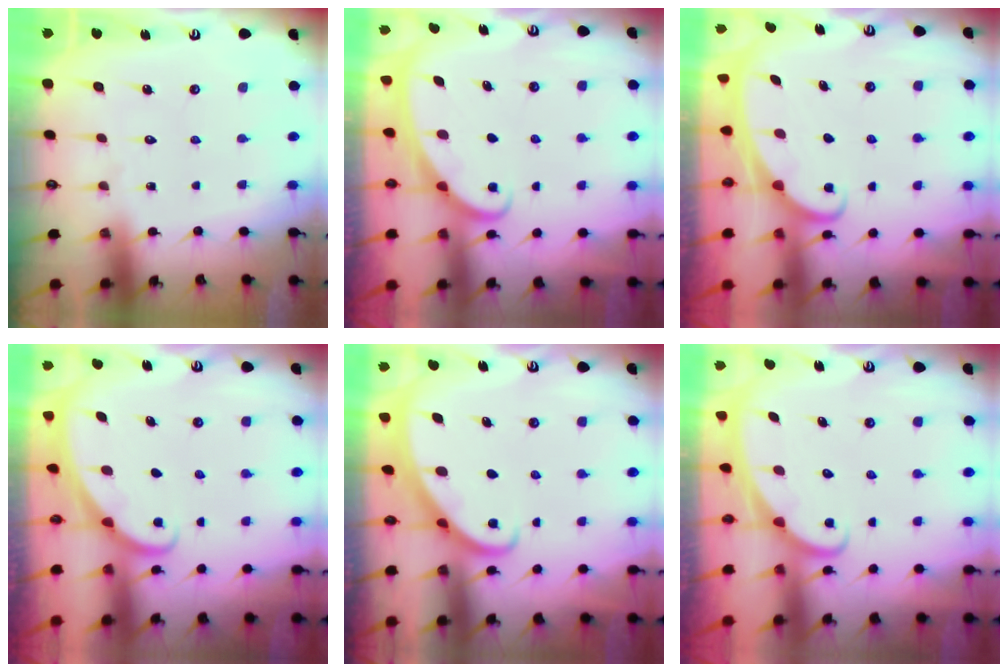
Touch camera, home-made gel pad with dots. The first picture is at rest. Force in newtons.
{"total": 2.1, "press": 2.1, "slide": 0.1}
{"total": 2.4, "press": 2.4, "slide": 0.3}
{"total": 1.6, "press": 1.6, "slide": 0.1}
{"total": 2.3, "press": 2.3, "slide": 0.2}
{"total": 2.1, "press": 2.1, "slide": 0.1}